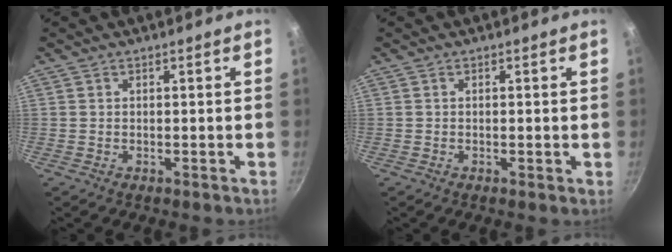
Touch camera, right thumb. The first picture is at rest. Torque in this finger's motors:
{"motor_torque": [-0.39, -0.08, -0.10, -0.04, 0.04]}